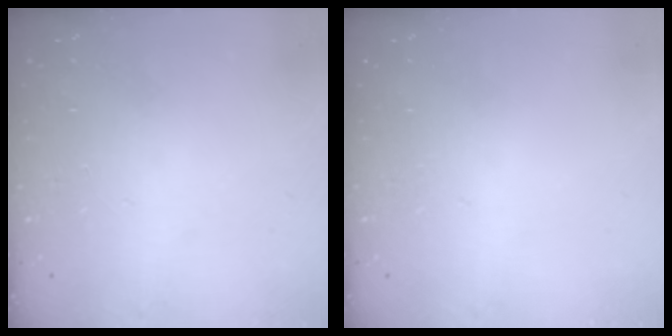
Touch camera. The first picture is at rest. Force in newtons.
{"total": 0.0}